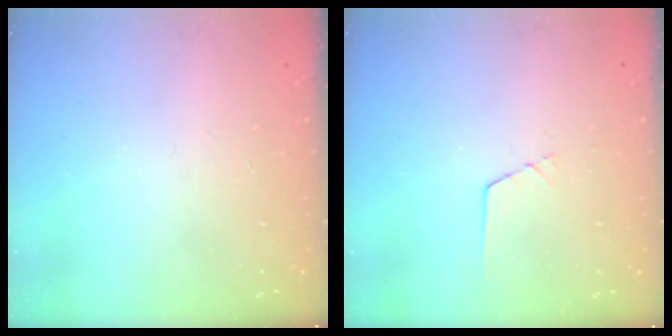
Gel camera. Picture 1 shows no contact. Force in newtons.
{"total": 1.4, "press": 1.4, "slide": 0.1}